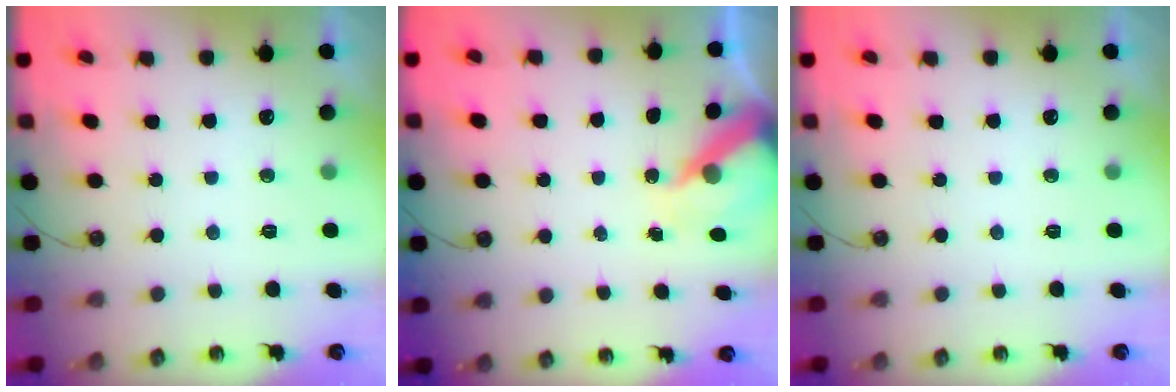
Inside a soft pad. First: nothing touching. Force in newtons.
{"total": 7.9, "press": 7.8, "slide": 0.9}
{"total": 0.0}